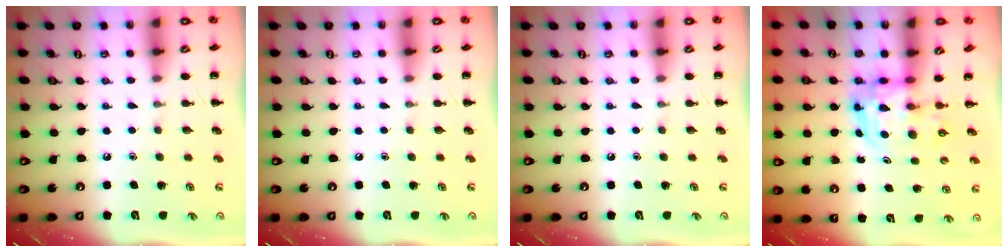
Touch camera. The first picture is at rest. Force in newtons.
{"total": 0.0}
{"total": 0.0}
{"total": 4.6, "press": 4.5, "slide": 1.0}